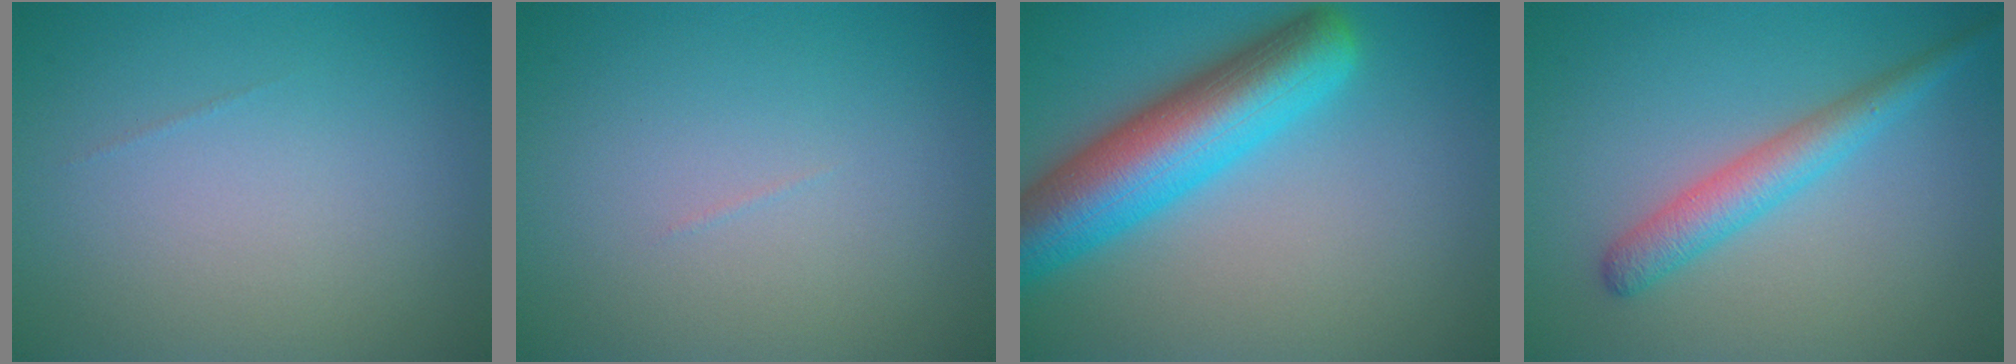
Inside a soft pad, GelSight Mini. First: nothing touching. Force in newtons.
{"total": 0.0}
{"total": 9.2, "press": 9.2, "slide": 0.3}
{"total": 3.4, "press": 3.4, "slide": 0.1}